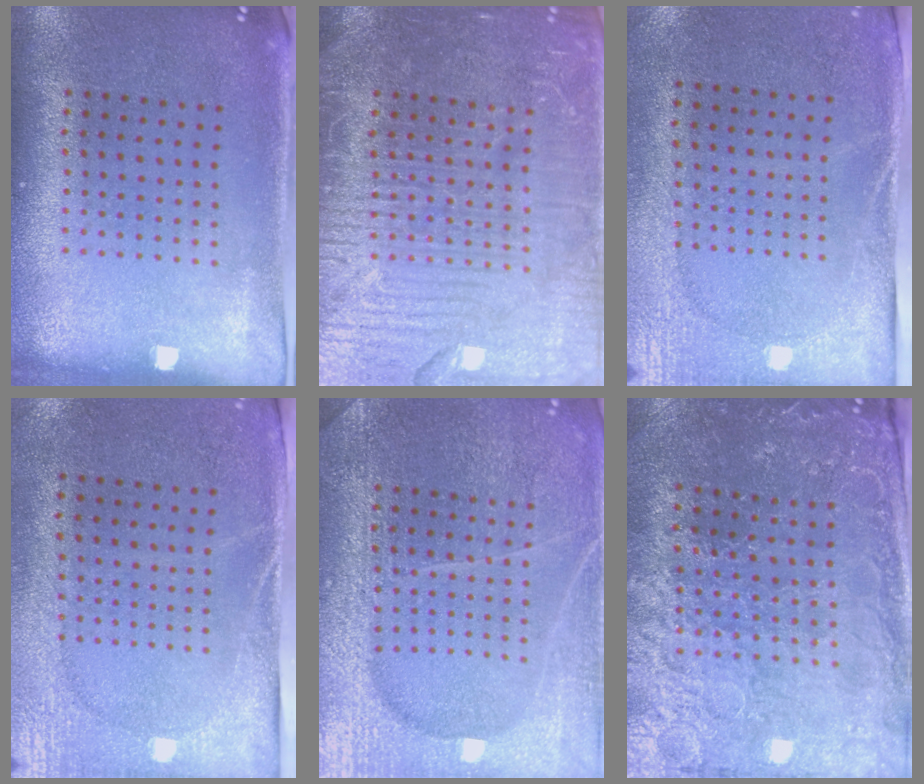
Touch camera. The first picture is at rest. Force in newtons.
{"total": 6.9, "press": 6.9, "slide": 0.9}
{"total": 2.7, "press": 2.2, "slide": 1.5}
{"total": 2.7, "press": 2.3, "slide": 1.4}
{"total": 5.9, "press": 5.9, "slide": 0.7}
{"total": 3.2, "press": 3.2, "slide": 0.4}